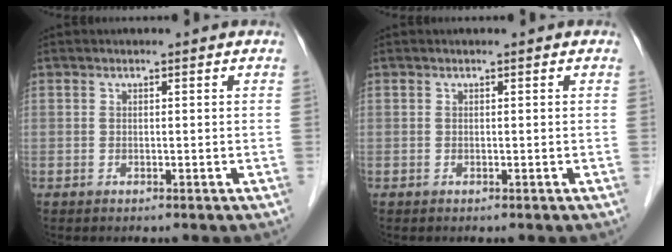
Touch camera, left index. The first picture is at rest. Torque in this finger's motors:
{"motor_torque": [0.00, 0.00, 0.00, 0.00]}